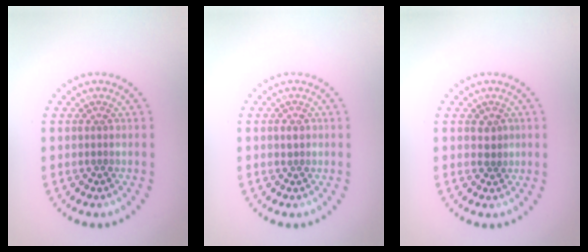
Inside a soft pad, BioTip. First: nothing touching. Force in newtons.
{"total": 0.5, "press": 0.5, "slide": 0.2}
{"total": 1.1, "press": 1.1, "slide": 0.4}